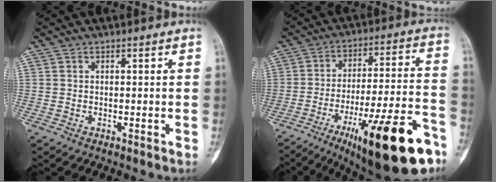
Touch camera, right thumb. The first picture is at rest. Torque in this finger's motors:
{"motor_torque": [0.58, 0.57, 1.76, -1.01, 0.17]}